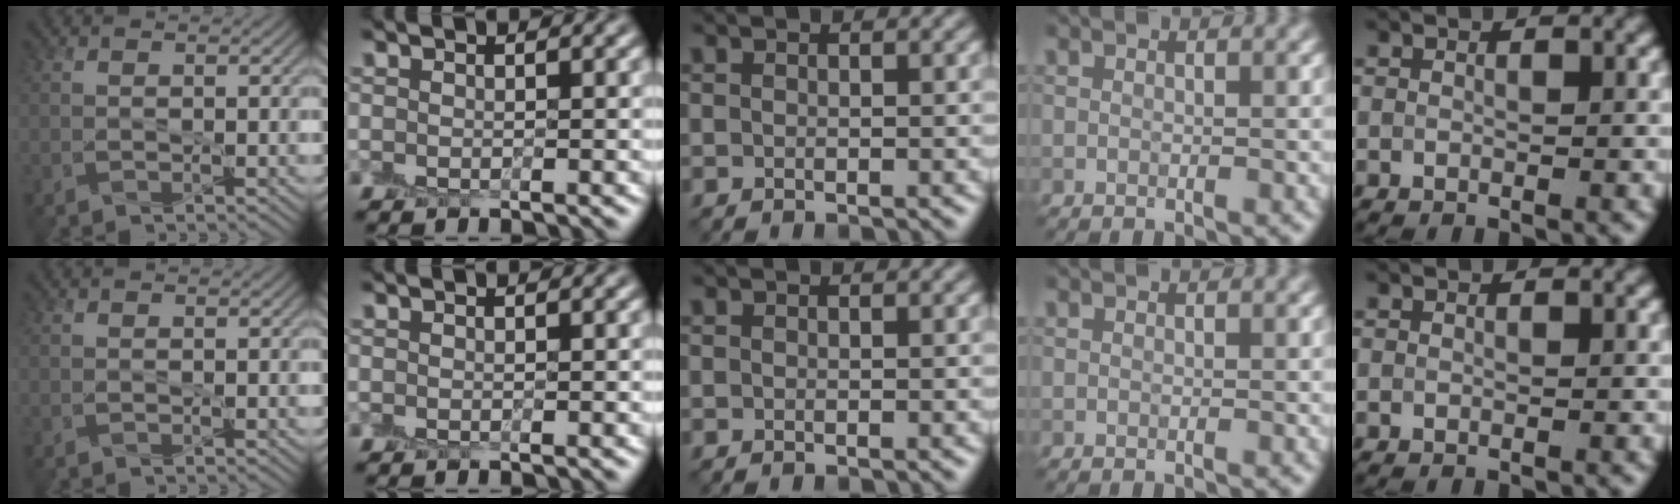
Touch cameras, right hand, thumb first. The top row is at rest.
{}